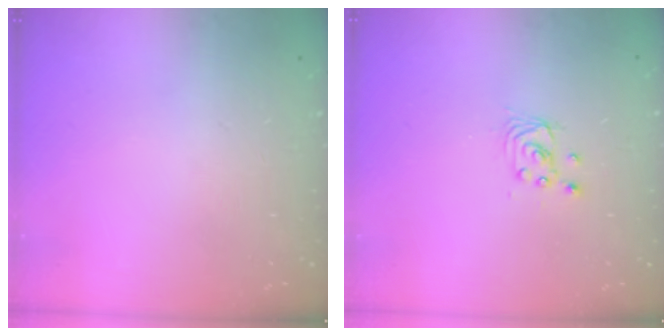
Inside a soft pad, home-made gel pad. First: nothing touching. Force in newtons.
{"total": 2.5, "press": 2.5, "slide": 0.1}